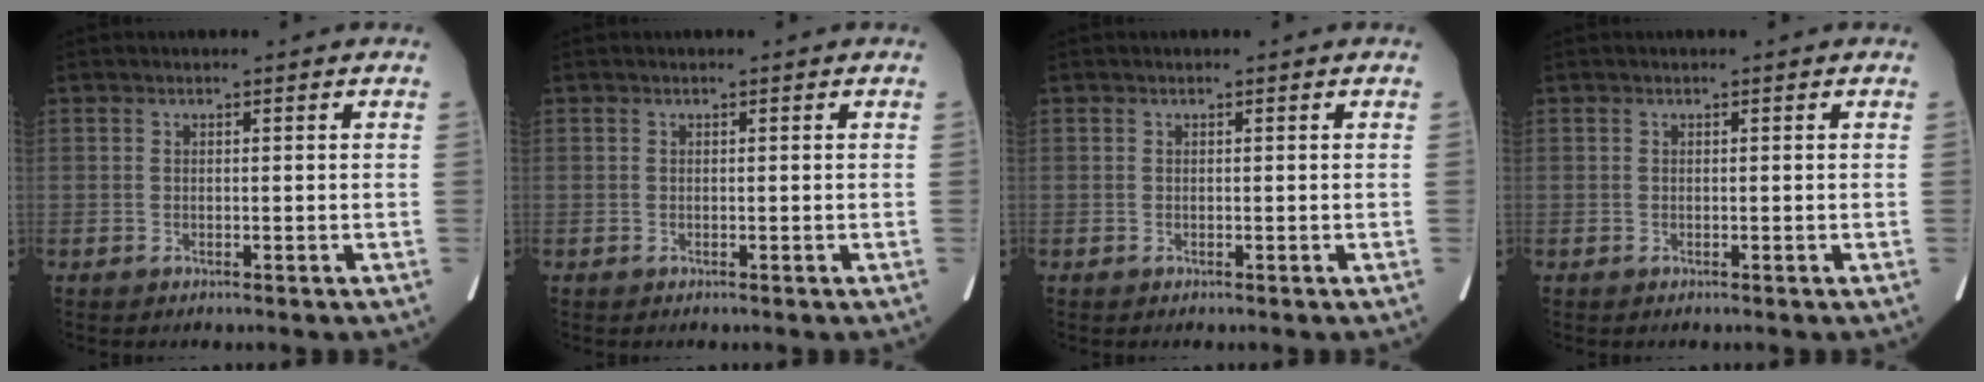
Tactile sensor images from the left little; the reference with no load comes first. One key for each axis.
{"total": 0.0}
{"total": 0.0}
{"total": 0.0}